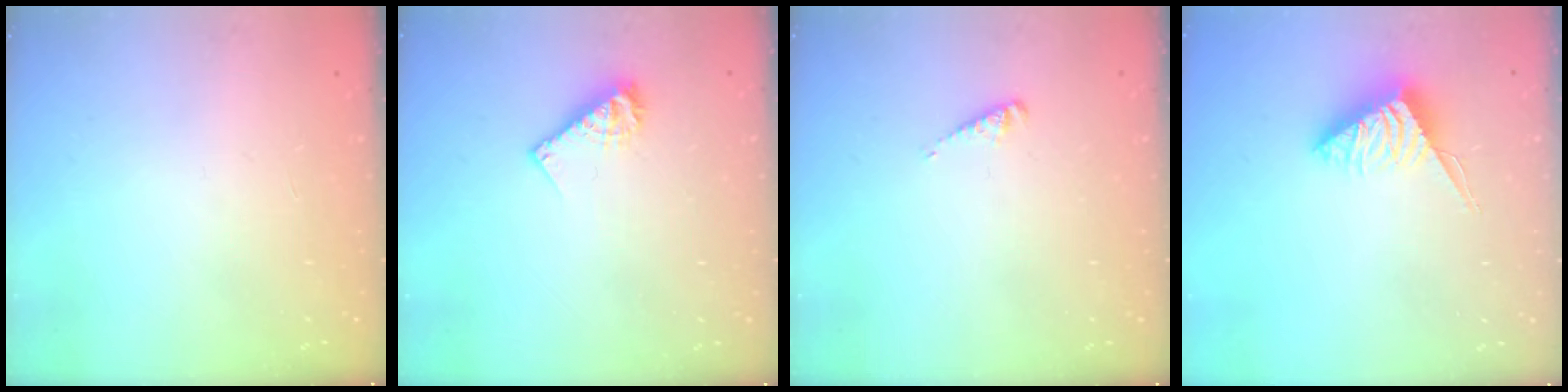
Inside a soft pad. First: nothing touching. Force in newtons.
{"total": 8.2, "press": 8.2, "slide": 0.7}
{"total": 2.8, "press": 2.8, "slide": 0.3}
{"total": 5.1, "press": 5.1, "slide": 0.4}